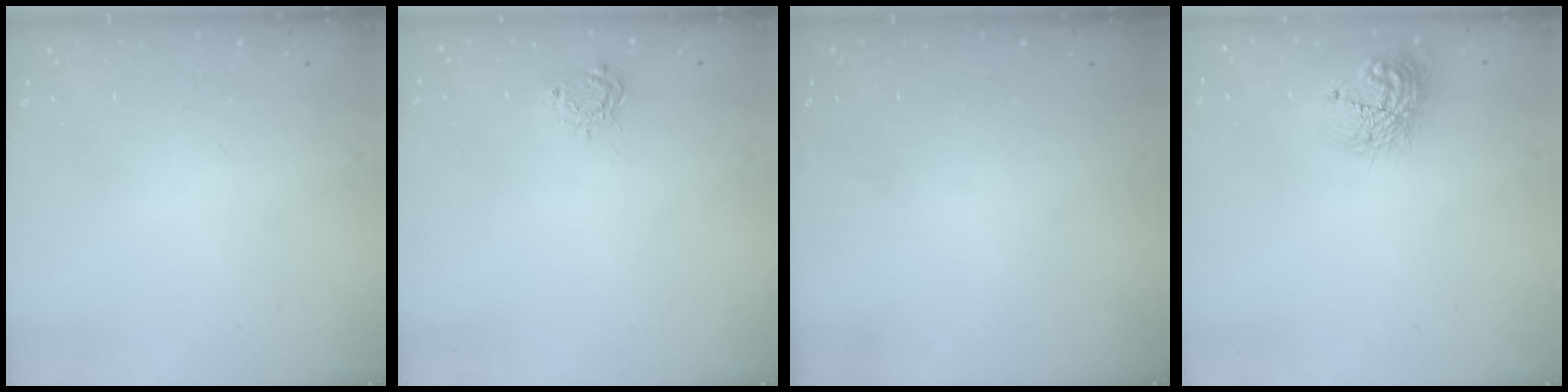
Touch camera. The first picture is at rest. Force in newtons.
{"total": 5.5, "press": 5.5, "slide": 0.5}
{"total": 0.0}
{"total": 13.9, "press": 13.9, "slide": 1.0}